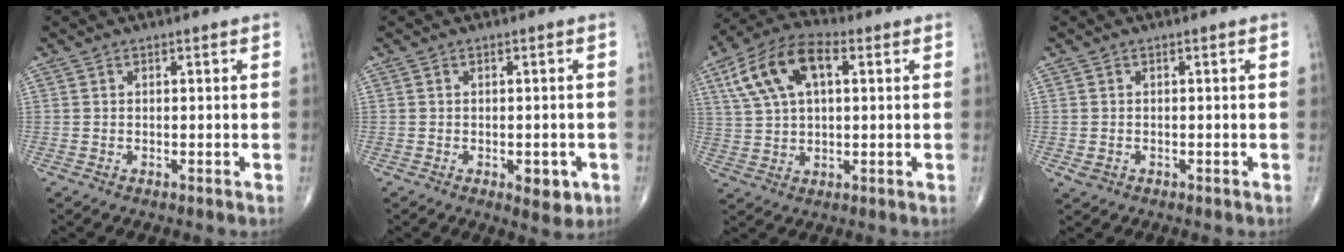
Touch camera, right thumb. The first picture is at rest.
{"total": 4.5, "force": [-1.5, 2.3, 3.6], "torque": [-0.029, -0.003, -0.014]}
{"total": 13.5, "force": [4.5, 7.0, 10.7], "torque": [-0.206, 0.019, 0.080]}
{"total": 1.5, "force": [-0.4, 1.3, 0.7], "torque": [-0.013, 0.002, -0.002]}